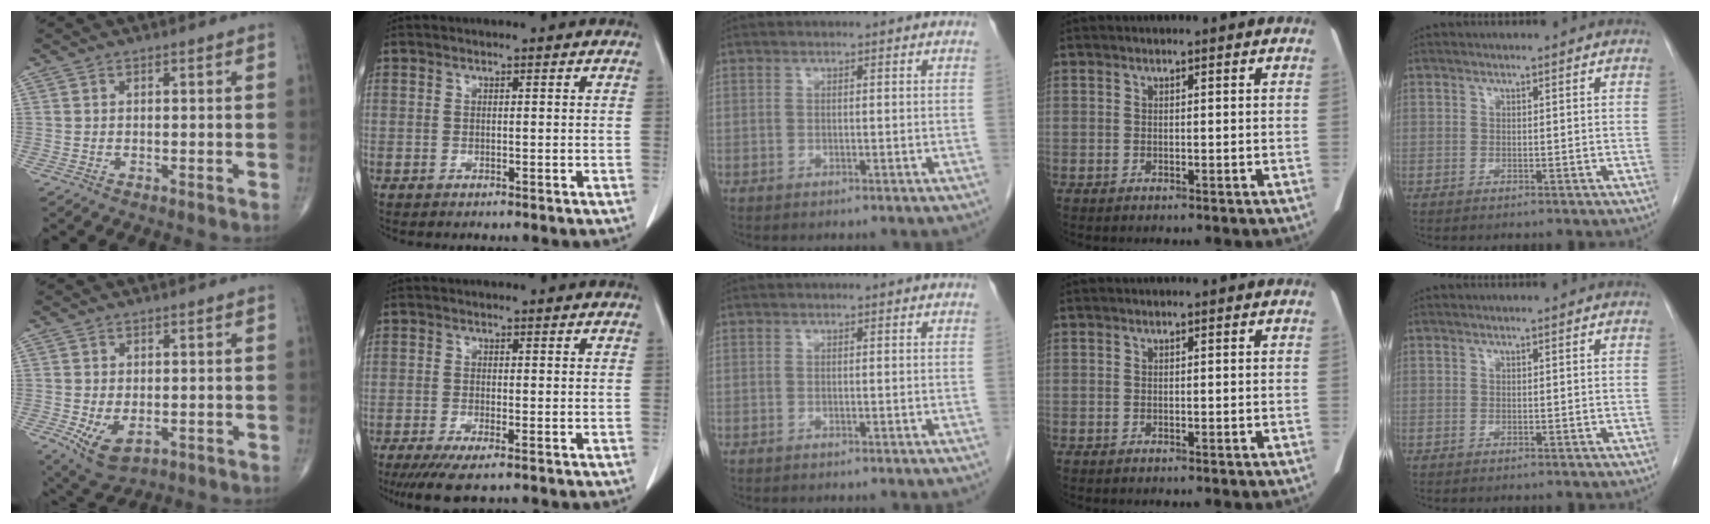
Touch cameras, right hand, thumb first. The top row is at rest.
{"thumb": {"total": 6.7, "force": [-1.6, 4.0, 5.1], "torque": [-0.090, -0.011, -0.015]}, "index": {"total": 5.9, "force": [-4.2, 1.0, 4.0], "torque": [-0.062, -0.014, -0.067]}}